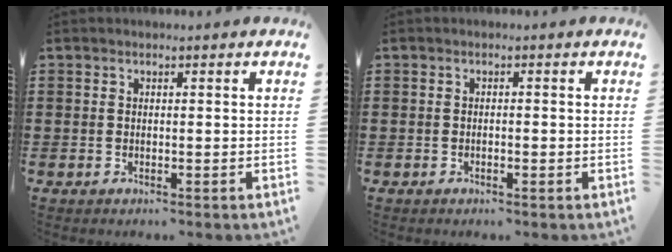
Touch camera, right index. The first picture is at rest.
{"total": 0.6, "force": [-0.3, 0.3, 0.4], "torque": [-0.010, -0.003, -0.005]}